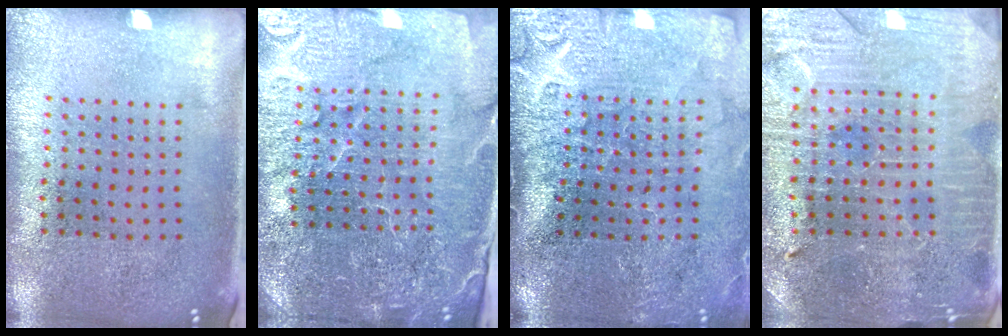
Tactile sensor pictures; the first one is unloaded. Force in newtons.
{"total": 5.2, "press": 4.9, "slide": 1.9}
{"total": 4.4, "press": 3.7, "slide": 2.5}
{"total": 3.3, "press": 3.3, "slide": 0.6}